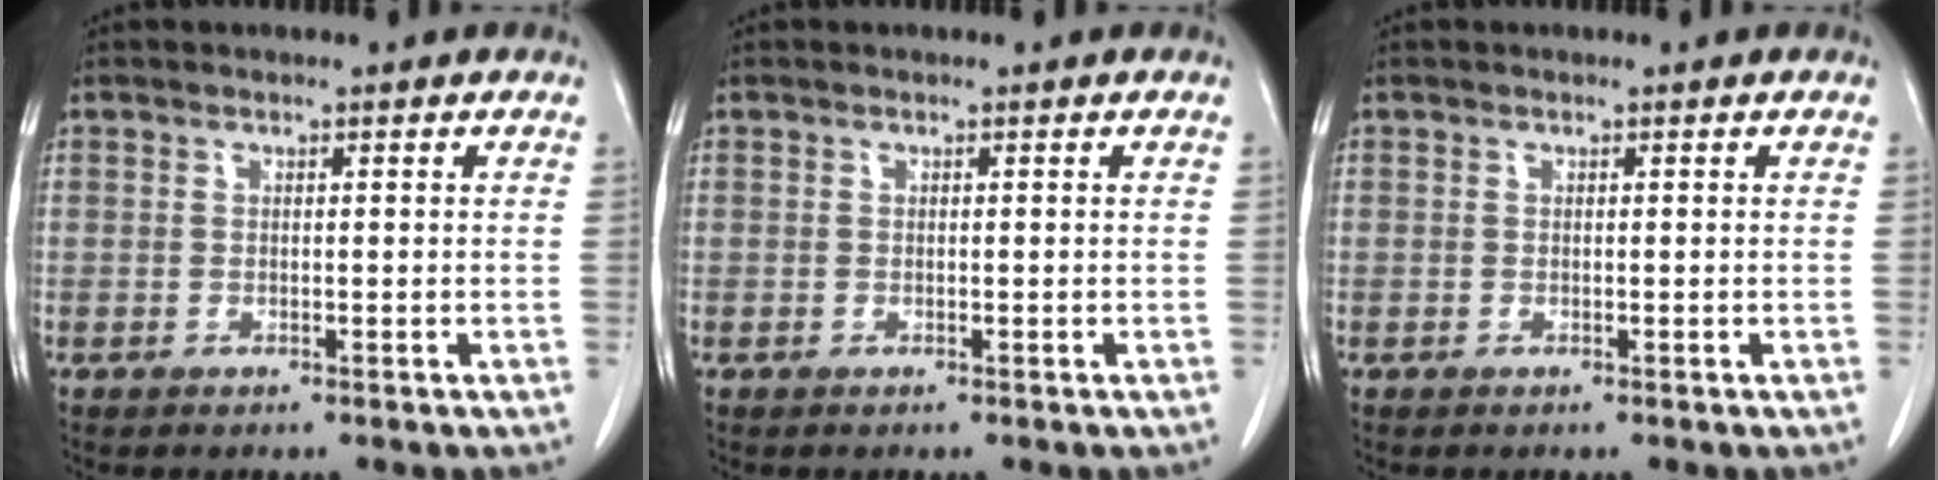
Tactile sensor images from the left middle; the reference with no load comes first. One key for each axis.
{"total": 0.0}
{"total": 0.0}